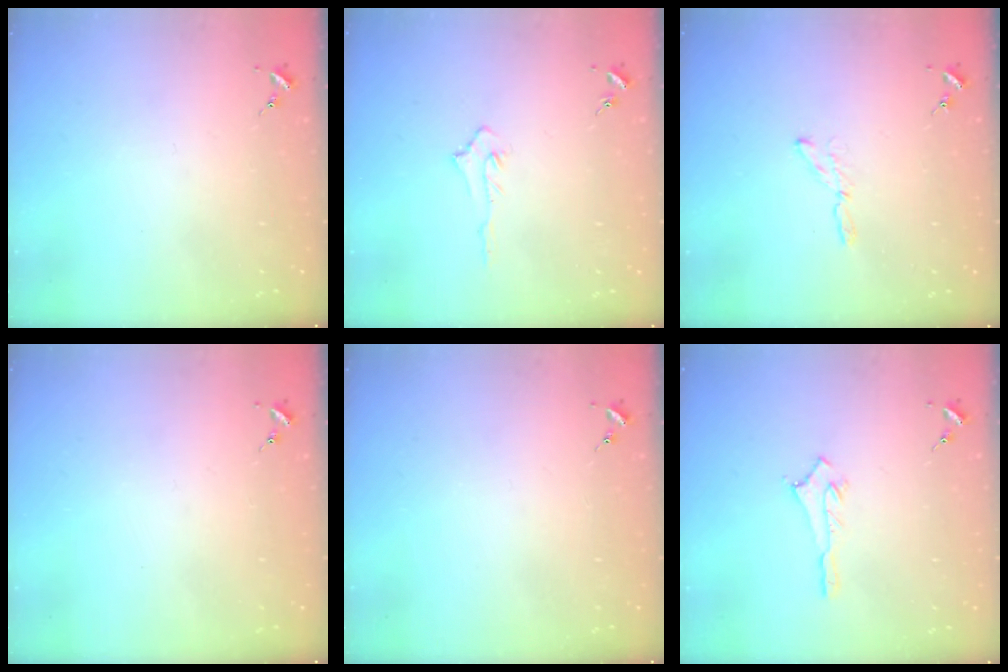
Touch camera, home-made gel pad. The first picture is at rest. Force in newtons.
{"total": 3.6, "press": 3.5, "slide": 0.7}
{"total": 3.6, "press": 3.6, "slide": 0.3}
{"total": 0.0}
{"total": 0.0}
{"total": 2.8, "press": 2.8, "slide": 0.2}